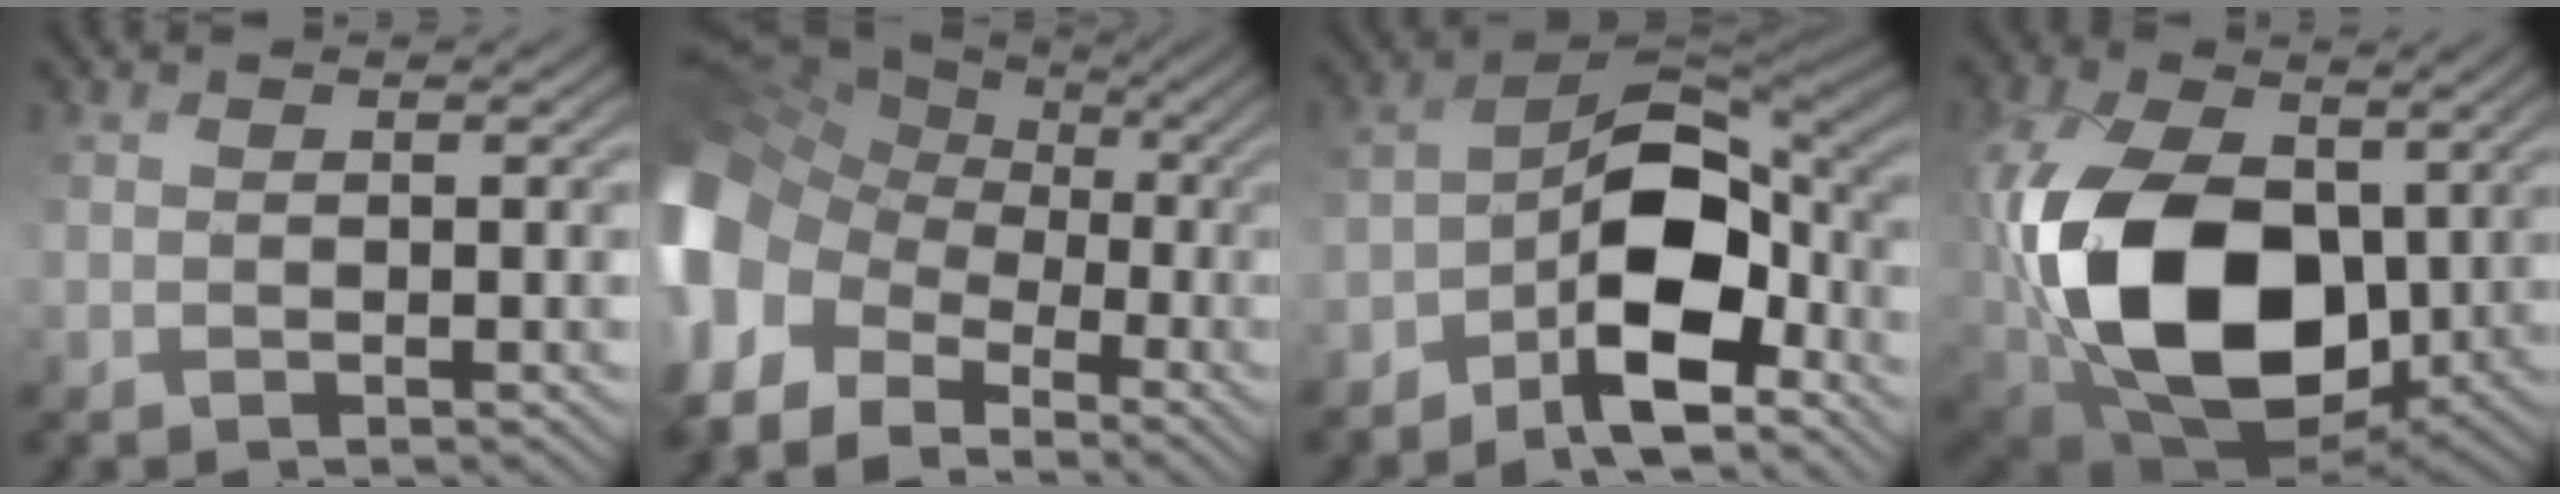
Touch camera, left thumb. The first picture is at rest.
{"total": 15.9, "force": [-4.2, 12.0, 9.6], "torque": [-0.261, -0.011, -0.076]}
{"total": 11.4, "force": [-5.9, 5.3, 8.2], "torque": [-0.140, -0.005, -0.122]}
{"total": 18.4, "force": [1.6, 12.2, 13.6], "torque": [-0.328, -0.014, 0.041]}